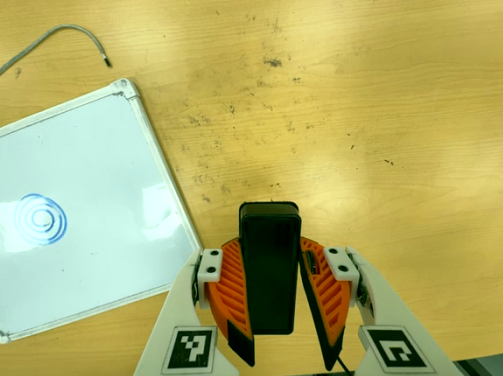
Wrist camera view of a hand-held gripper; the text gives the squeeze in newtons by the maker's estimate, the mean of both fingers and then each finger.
{"total": 8.7, "left": 7.4, "right": 10.1}